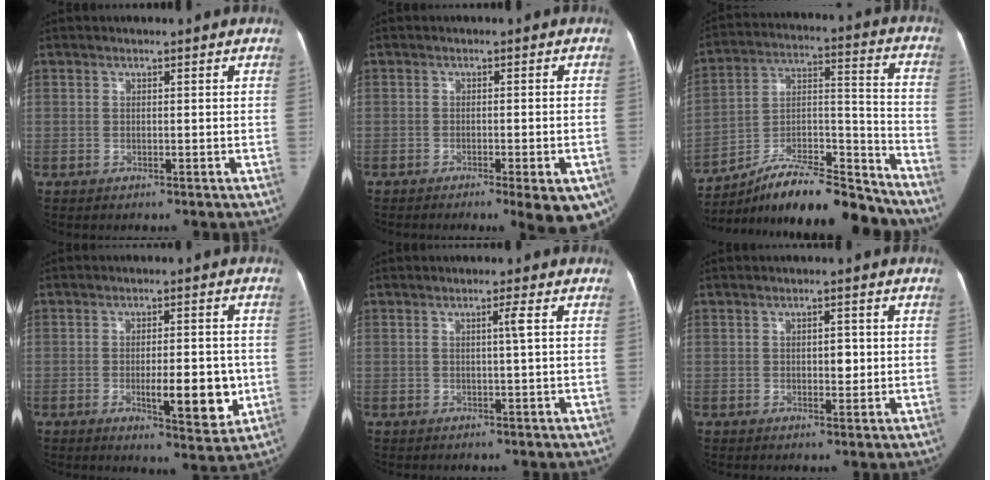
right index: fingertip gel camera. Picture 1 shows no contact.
{"total": 8.2, "force": [-5.1, 1.3, 6.3], "torque": [-0.060, -0.004, -0.067]}
{"total": 19.1, "force": [-17.3, 2.9, 7.5], "torque": [-0.123, 0.041, -0.291]}
{"total": 9.2, "force": [-1.9, 2.6, 8.6], "torque": [-0.118, -0.009, -0.021]}
{"total": 1.7, "force": [0.3, -0.6, 1.6], "torque": [-0.027, -0.001, 0.005]}
{"total": 2.4, "force": [0.1, 1.2, 2.1], "torque": [-0.026, 0.002, 0.002]}